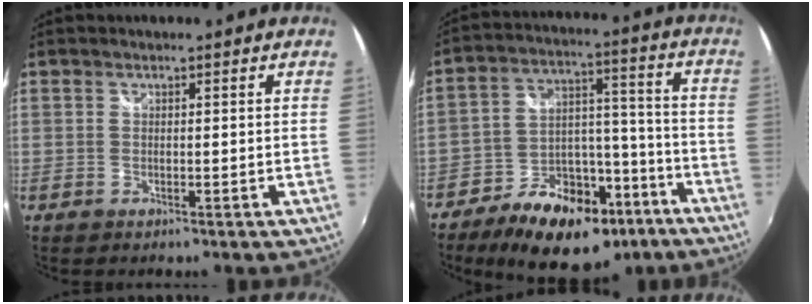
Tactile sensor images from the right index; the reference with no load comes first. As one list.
[{"total": 19.2, "force": [-12.5, 10.7, 9.9], "torque": [-0.175, 0.039, -0.181]}]